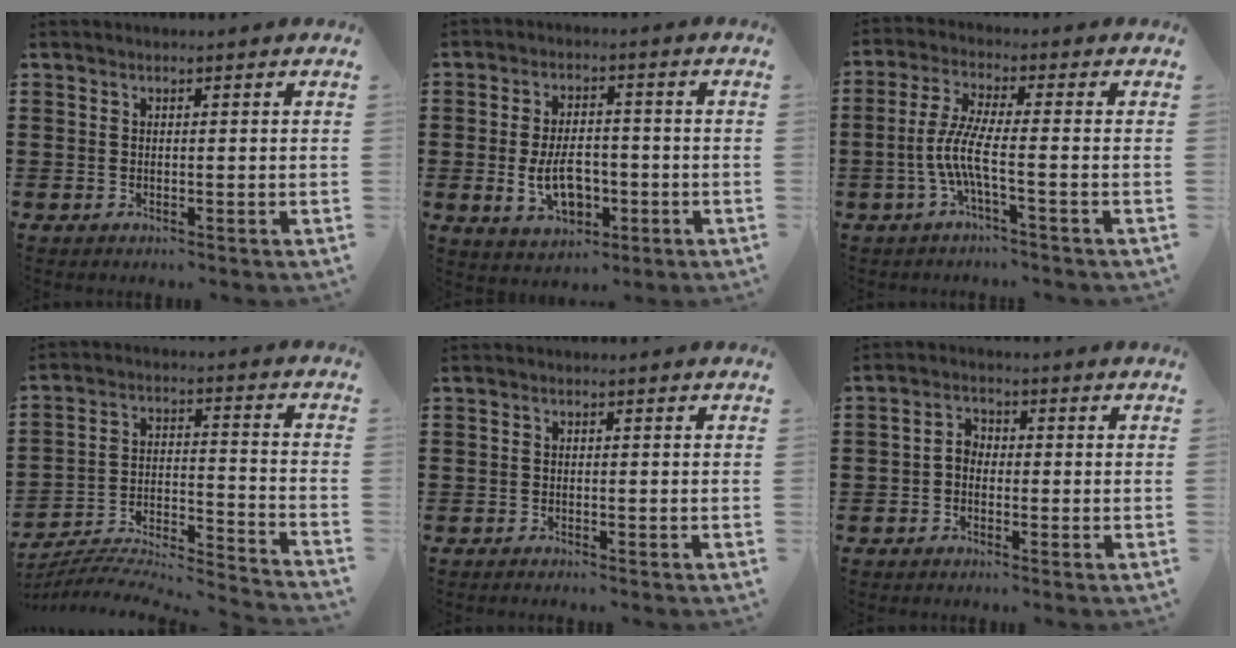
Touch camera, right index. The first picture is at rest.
{"total": 7.4, "force": [-1.6, 4.5, 5.7], "torque": [-0.104, -0.003, -0.033]}
{"total": 6.0, "force": [-2.0, 0.7, 5.6], "torque": [-0.133, -0.013, -0.050]}
{"total": 5.7, "force": [-5.3, 1.0, 1.8], "torque": [-0.034, -0.008, -0.108]}
{"total": 0.6, "force": [-0.6, 0.0, 0.1], "torque": [-0.003, -0.002, -0.012]}
{"total": 2.2, "force": [-0.9, 1.5, 1.3], "torque": [-0.028, 0.008, -0.021]}